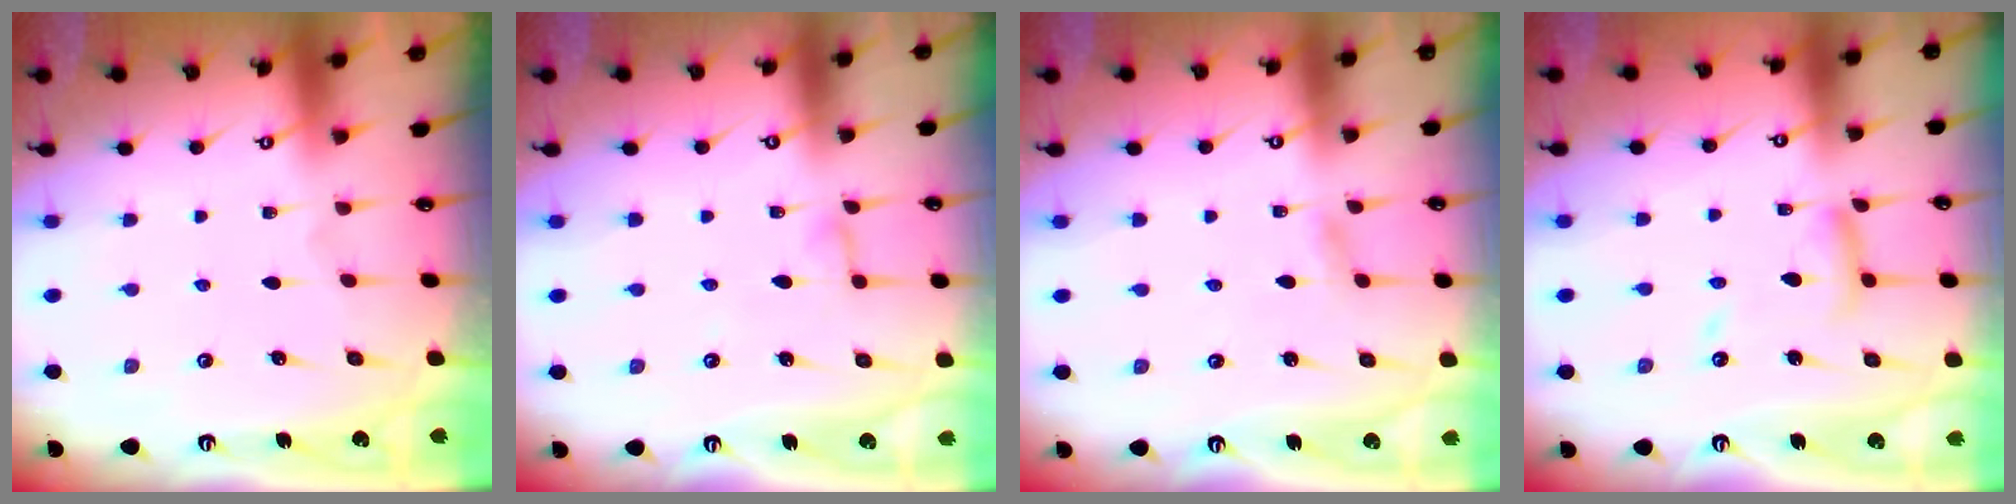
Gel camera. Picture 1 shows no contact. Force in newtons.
{"total": 3.6, "press": 3.6, "slide": 0.3}
{"total": 3.0, "press": 3.0, "slide": 0.3}
{"total": 10.9, "press": 10.8, "slide": 1.0}